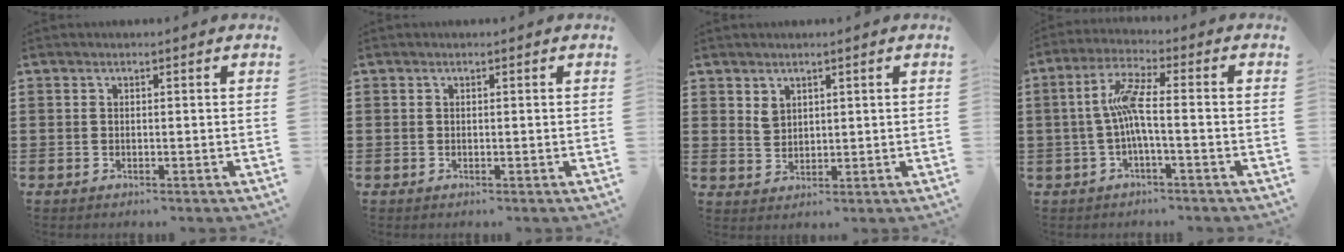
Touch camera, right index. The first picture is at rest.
{"total": 0.0}
{"total": 2.2, "force": [1.5, 1.4, 0.8], "torque": [-0.019, 0.004, 0.030]}
{"total": 7.0, "force": [-0.8, 1.0, 6.9], "torque": [-0.139, -0.001, -0.023]}